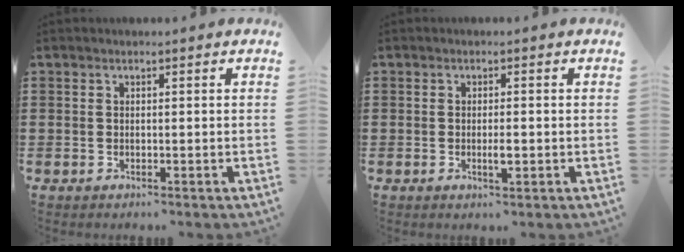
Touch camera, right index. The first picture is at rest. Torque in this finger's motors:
{"motor_torque": [0.60, 0.57, 0.01, 0.01]}